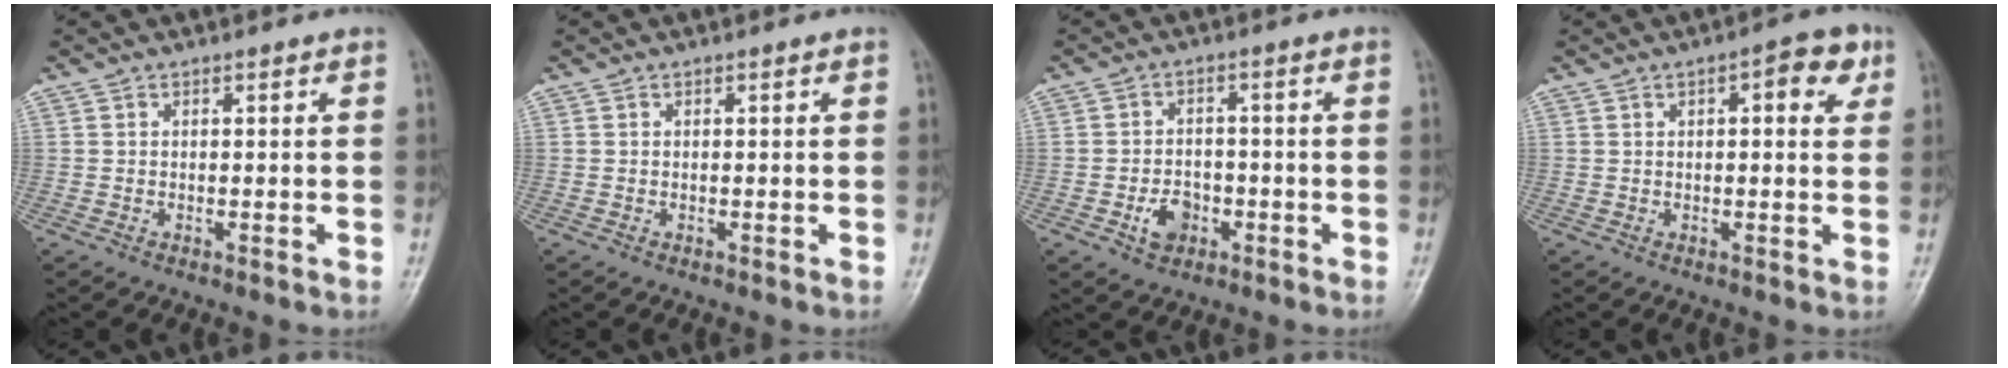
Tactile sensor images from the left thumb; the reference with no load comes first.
{"total": 0.0}
{"total": 5.4, "force": [-2.2, 4.0, 2.9], "torque": [-0.030, 0.017, -0.035]}
{"total": 5.9, "force": [2.1, 2.4, 4.9], "torque": [-0.049, 0.003, 0.020]}